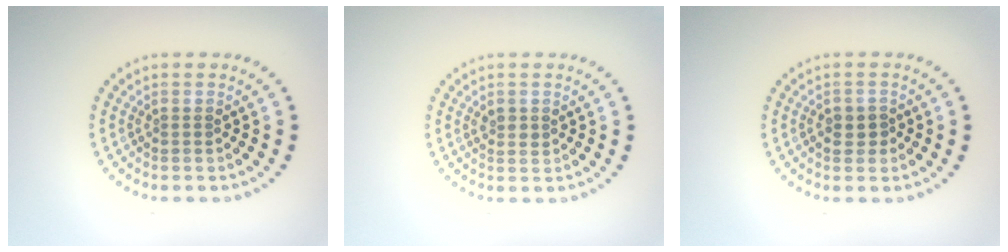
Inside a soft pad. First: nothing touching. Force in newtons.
{"total": 1.2, "press": 1.2, "slide": 0.2}
{"total": 2.0, "press": 2.0, "slide": 0.5}